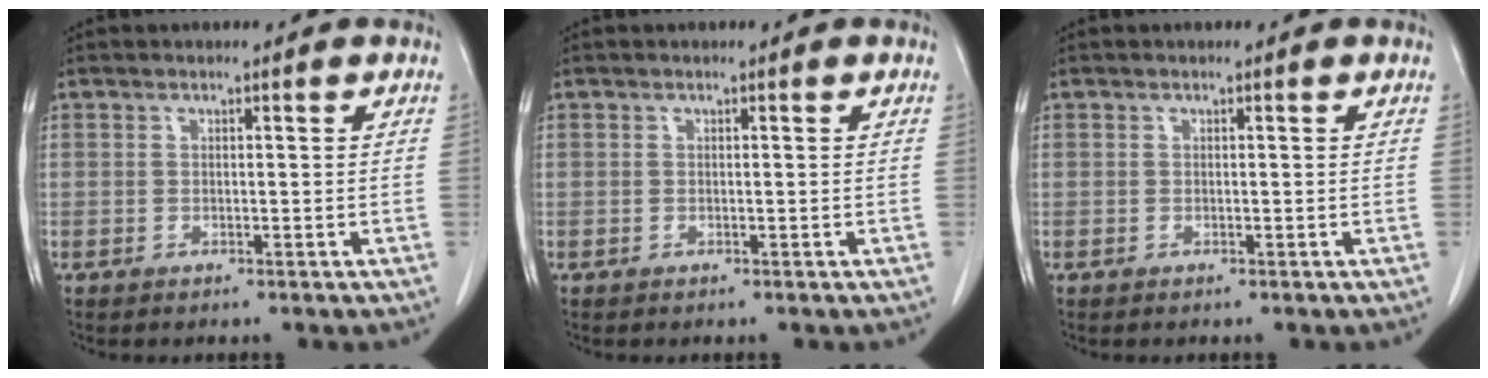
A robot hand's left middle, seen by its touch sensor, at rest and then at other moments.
{"total": 0.0}
{"total": 0.0}